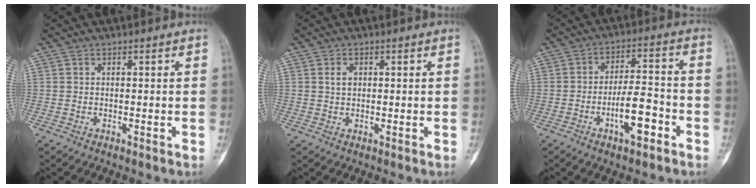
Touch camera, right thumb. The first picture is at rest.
{"total": 1.9, "force": [0.5, 1.3, 1.3], "torque": [-0.019, 0.001, 0.009]}
{"total": 9.1, "force": [-3.8, 3.4, 7.6], "torque": [-0.118, 0.032, -0.064]}